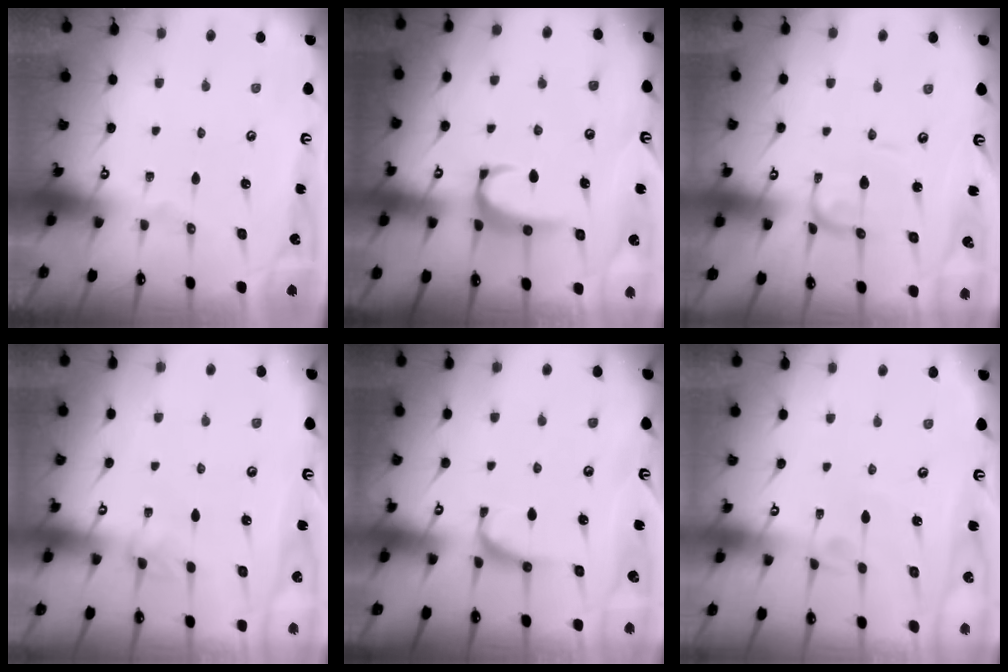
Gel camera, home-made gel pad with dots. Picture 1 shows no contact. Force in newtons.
{"total": 2.3, "press": 2.3, "slide": 0.6}
{"total": 1.2, "press": 1.2, "slide": 0.3}
{"total": 2.5, "press": 2.5, "slide": 0.5}
{"total": 0.9, "press": 0.8, "slide": 0.4}
{"total": 4.0, "press": 4.0, "slide": 0.1}